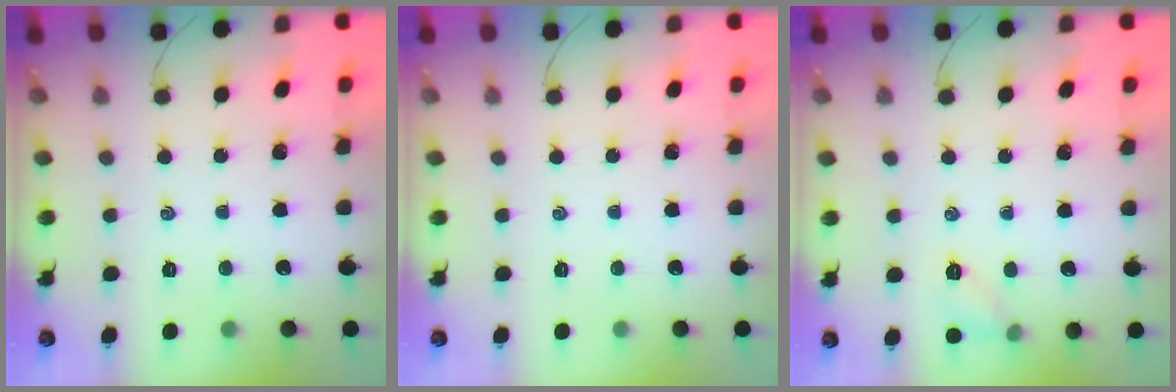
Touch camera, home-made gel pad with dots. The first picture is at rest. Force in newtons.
{"total": 0.0}
{"total": 6.8, "press": 6.5, "slide": 1.7}